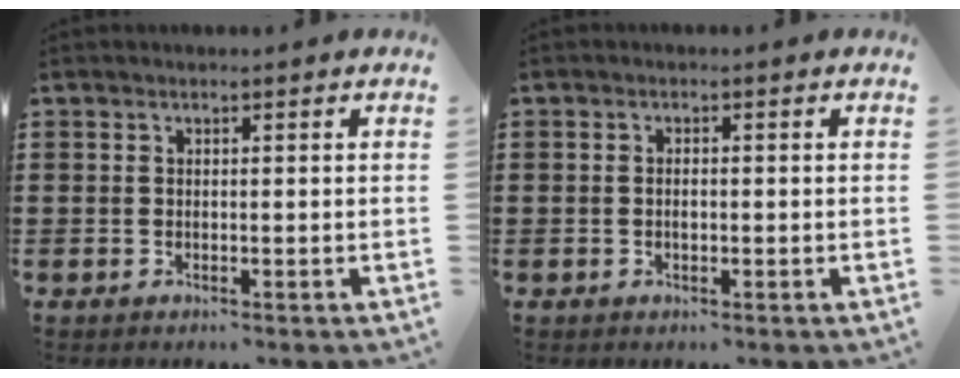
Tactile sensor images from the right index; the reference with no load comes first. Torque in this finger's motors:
{"motor_torque": [-0.47, 0.97, -0.03, -0.01]}